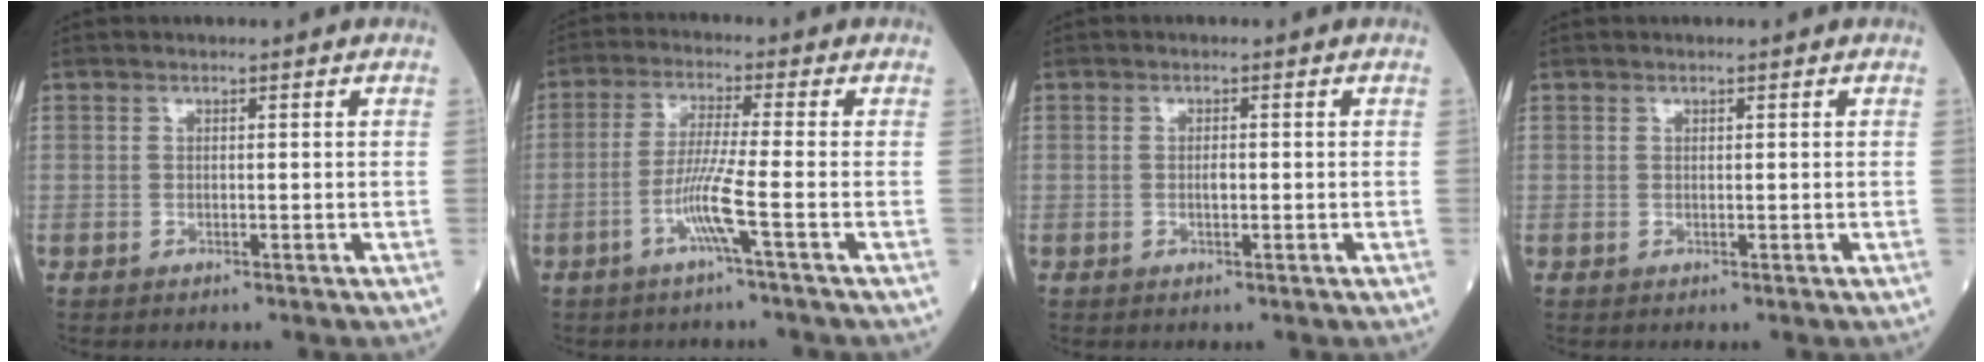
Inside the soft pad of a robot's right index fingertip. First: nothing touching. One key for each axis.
{"total": 6.1, "fx": -2.4, "fy": -1.2, "fz": 5.5, "tx": -0.112, "ty": -0.008, "tz": -0.053}
{"total": 1.3, "fx": -0.1, "fy": 0.5, "fz": 1.2, "tx": -0.025, "ty": 0.000, "tz": -0.002}
{"total": 0.0}